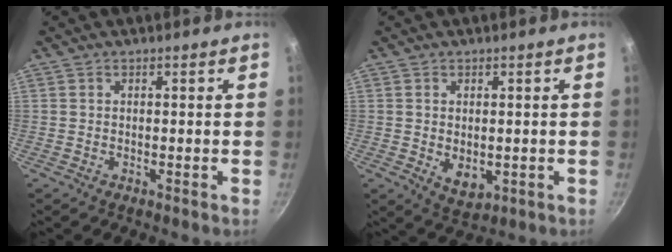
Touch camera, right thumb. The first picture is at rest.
{"total": 5.1, "force": [-0.3, 3.4, 3.8], "torque": [-0.056, -0.015, 0.004]}